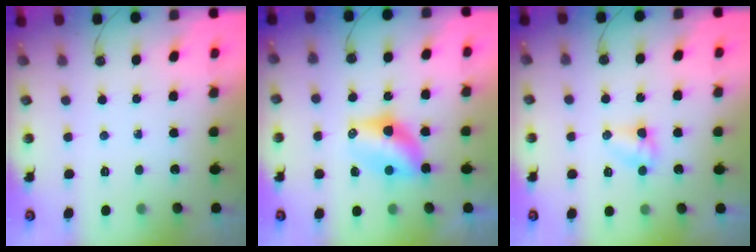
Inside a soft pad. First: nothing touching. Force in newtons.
{"total": 6.9, "press": 6.9, "slide": 0.4}
{"total": 3.7, "press": 3.7, "slide": 0.5}